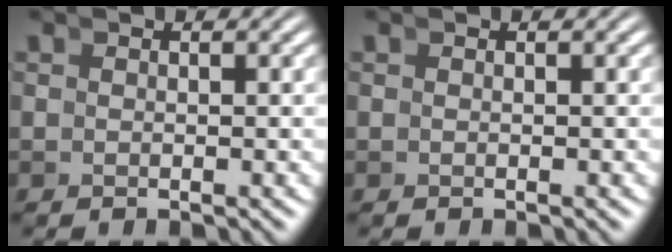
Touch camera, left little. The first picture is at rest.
{"total": 0.0}